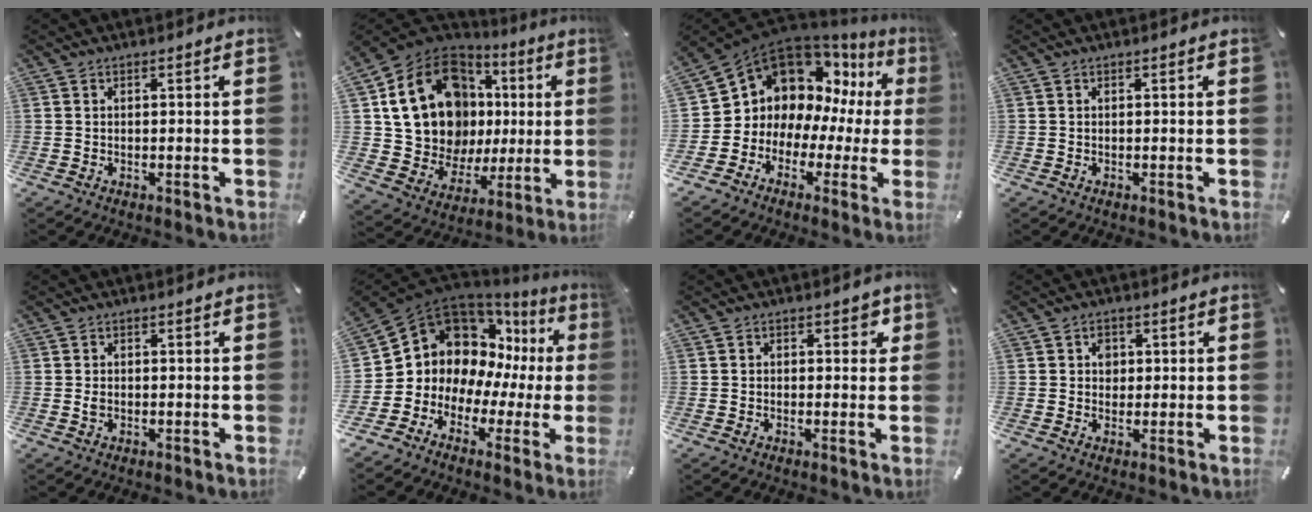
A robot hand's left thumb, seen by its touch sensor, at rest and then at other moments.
{"total": 19.9, "force": [5.4, 15.3, 11.5], "torque": [-0.217, -0.043, 0.111]}
{"total": 12.1, "force": [6.3, 9.7, 3.4], "torque": [-0.064, -0.073, 0.126]}
{"total": 0.0}
{"total": 1.3, "force": [0.0, 0.9, 0.9], "torque": [-0.017, 0.003, -0.002]}
{"total": 12.7, "force": [4.2, 11.1, 4.5], "torque": [-0.083, -0.056, 0.088]}
{"total": 2.3, "force": [0.2, 1.7, 1.6], "torque": [-0.015, 0.003, -0.002]}
{"total": 3.1, "force": [0.5, 2.8, 1.3], "torque": [-0.006, -0.003, 0.001]}